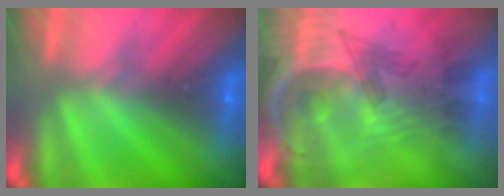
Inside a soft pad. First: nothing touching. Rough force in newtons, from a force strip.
{"total": 6.2}